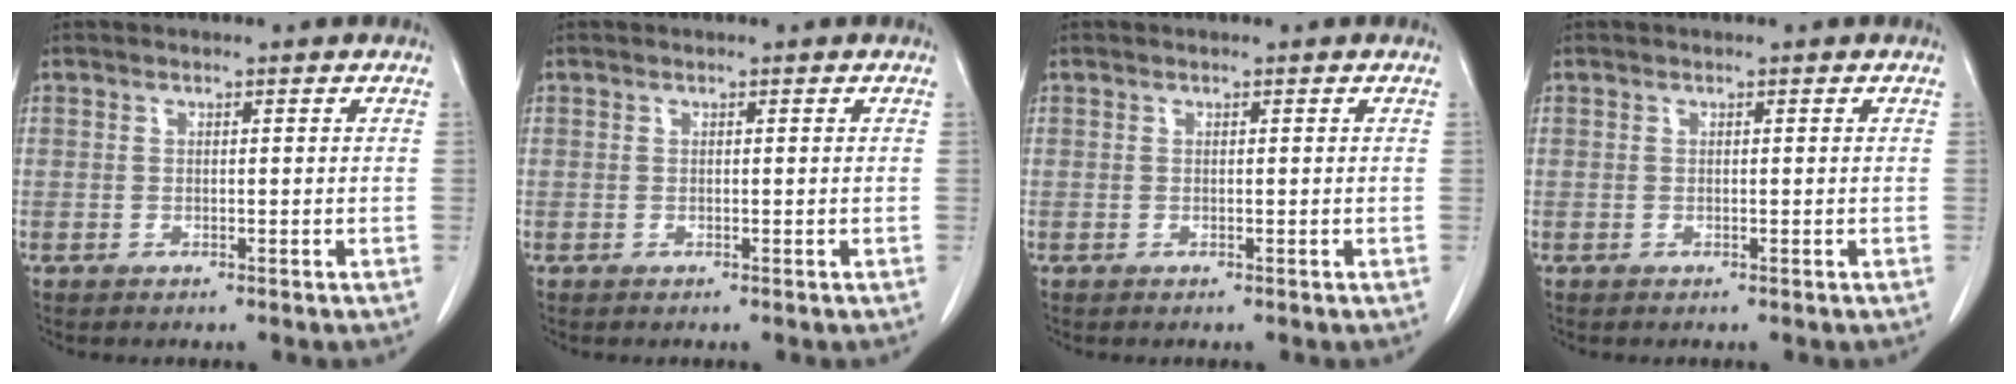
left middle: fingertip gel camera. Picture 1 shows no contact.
{"total": 0.0}
{"total": 0.0}
{"total": 0.0}